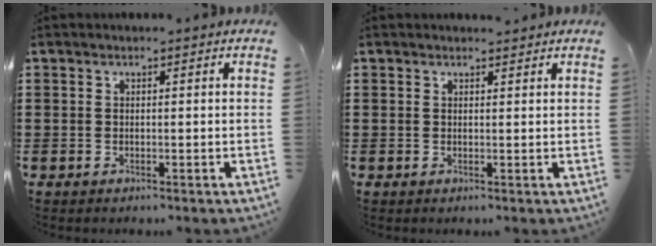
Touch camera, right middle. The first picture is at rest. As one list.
[{"total": 0.8, "force": [0.8, 0.3, 0.0], "torque": [0.006, -0.003, 0.013]}]